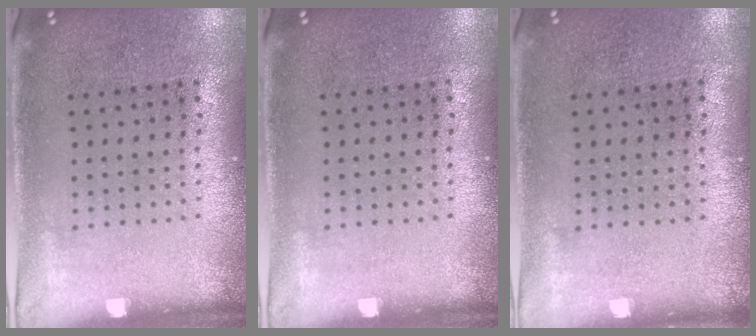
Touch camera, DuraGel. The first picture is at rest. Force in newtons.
{"total": 0.0}
{"total": 0.0}